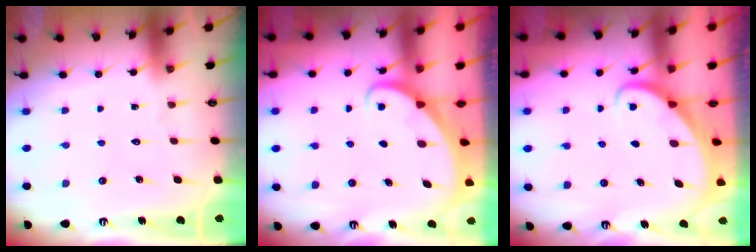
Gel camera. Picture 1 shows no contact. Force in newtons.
{"total": 2.9, "press": 2.9, "slide": 0.1}
{"total": 2.2, "press": 2.2, "slide": 0.2}